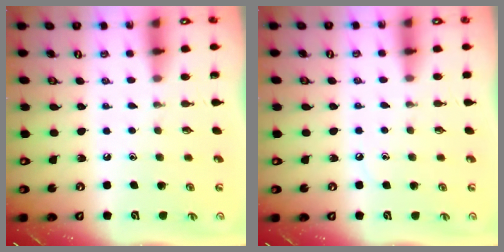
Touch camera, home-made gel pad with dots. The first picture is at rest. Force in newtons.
{"total": 2.5, "press": 2.5, "slide": 0.4}